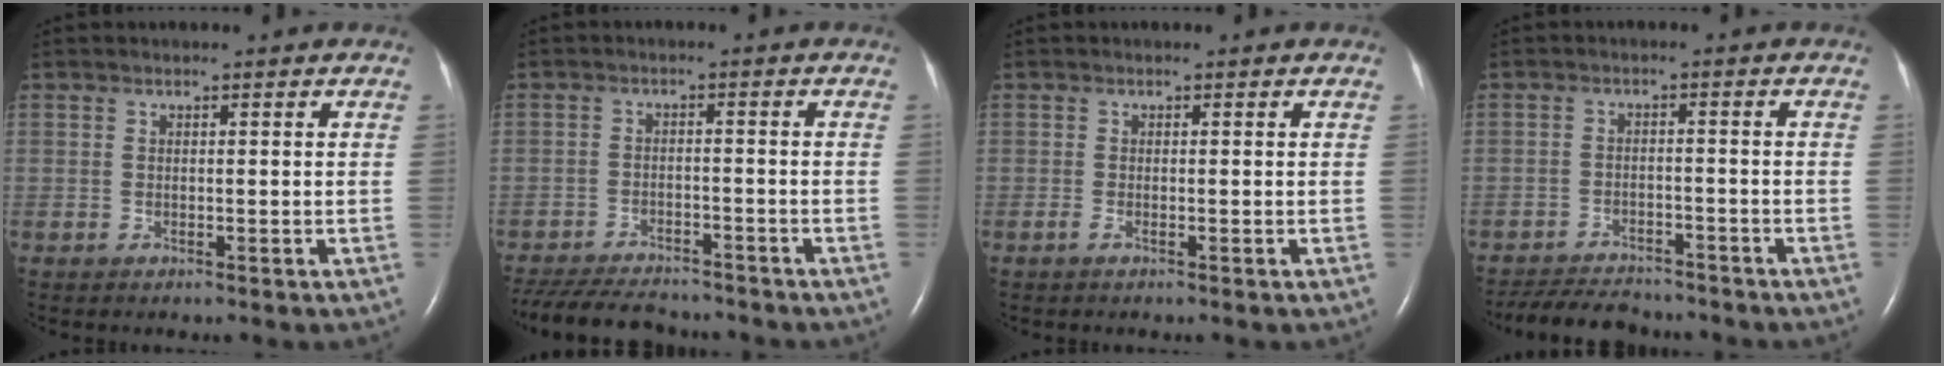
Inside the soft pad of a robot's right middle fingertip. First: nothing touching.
{"total": 12.6, "force": [-11.3, 3.0, 4.7], "torque": [-0.095, -0.012, -0.166]}
{"total": 0.6, "force": [-0.4, 0.0, 0.5], "torque": [-0.011, -0.002, -0.008]}
{"total": 8.6, "force": [-8.1, 2.0, 2.2], "torque": [-0.038, -0.006, -0.122]}